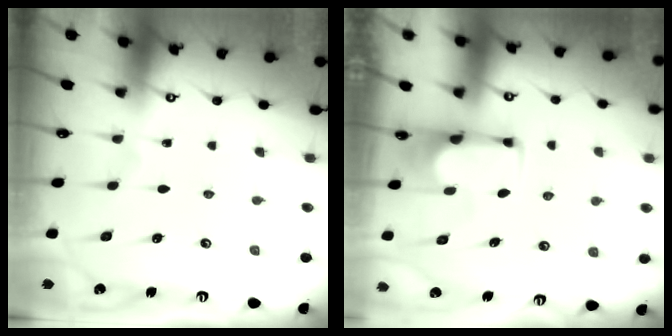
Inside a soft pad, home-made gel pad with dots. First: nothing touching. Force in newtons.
{"total": 1.8, "press": 1.6, "slide": 0.7}